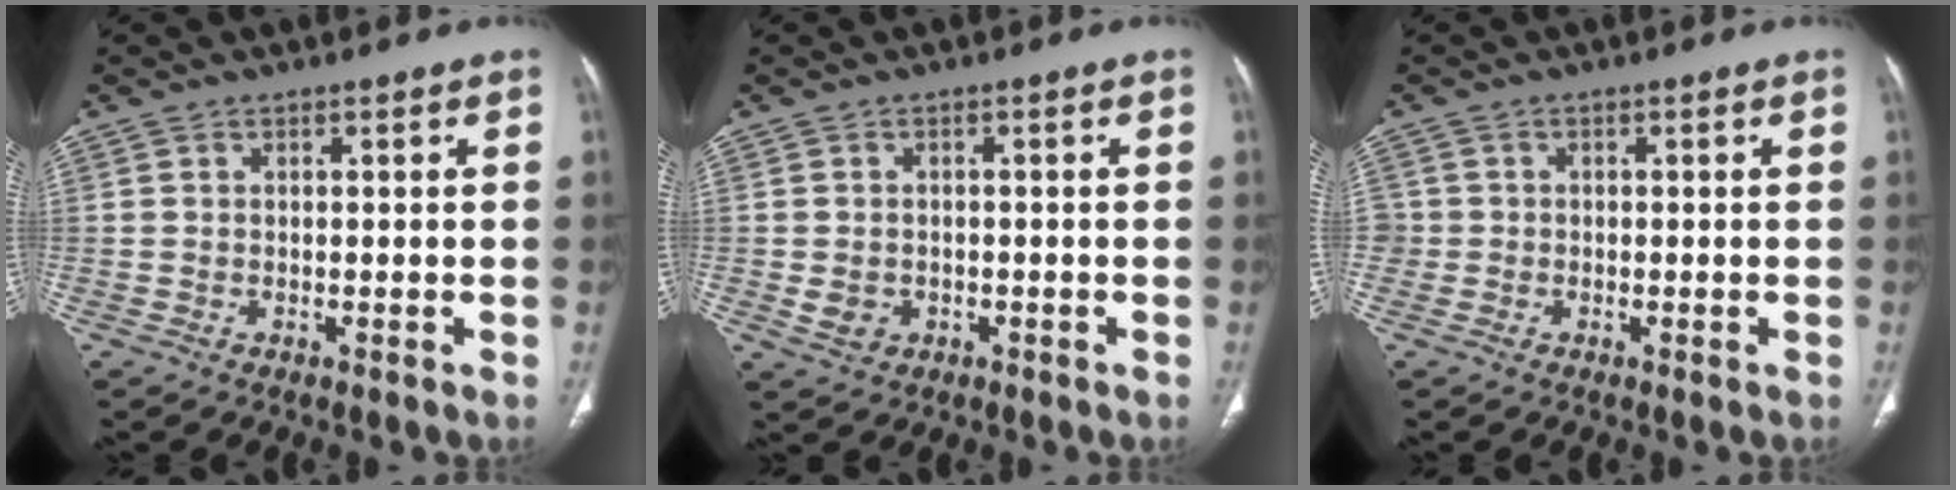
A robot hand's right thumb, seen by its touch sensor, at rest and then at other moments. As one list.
[{"total": 3.0, "force": [-0.8, 2.5, 1.5], "torque": [-0.021, 0.001, -0.006]}, {"total": 2.0, "force": [-0.2, 2.0, 0.1], "torque": [0.010, 0.007, -0.003]}]